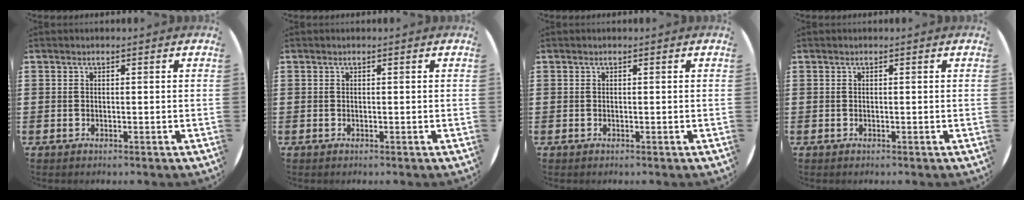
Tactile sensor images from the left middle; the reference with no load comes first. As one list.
[{"total": 0.0}, {"total": 0.0}, {"total": 0.0}]